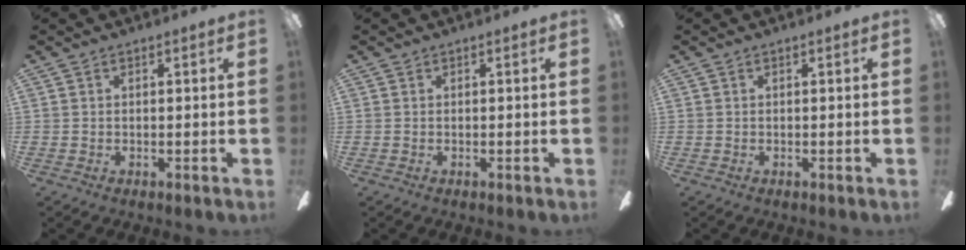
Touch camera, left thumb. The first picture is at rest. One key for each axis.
{"total": 0.0}
{"total": 0.0}